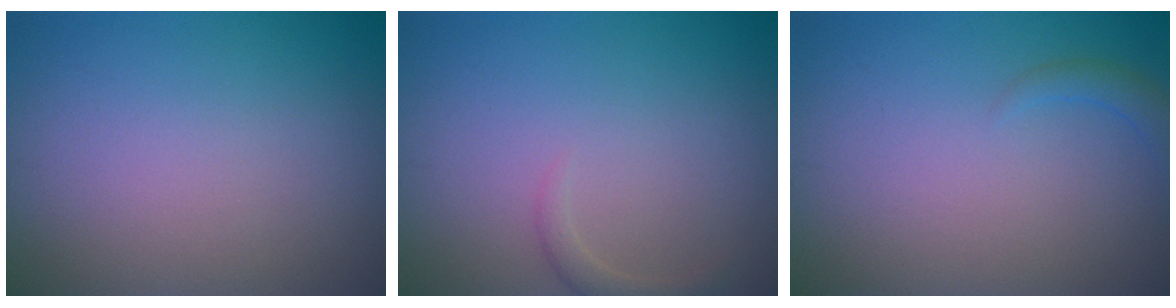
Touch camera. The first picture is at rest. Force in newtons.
{"total": 1.2, "press": 1.2, "slide": 0.1}
{"total": 1.3, "press": 1.3, "slide": 0.2}